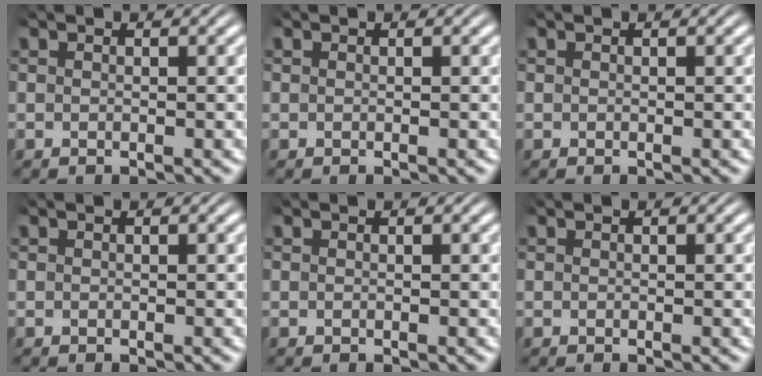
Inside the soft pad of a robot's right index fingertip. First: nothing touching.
{"total": 0.0}
{"total": 0.0}
{"total": 0.0}
{"total": 0.0}
{"total": 0.0}